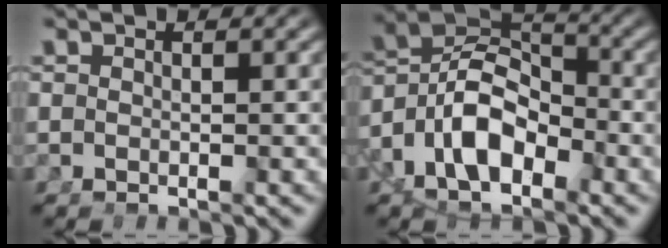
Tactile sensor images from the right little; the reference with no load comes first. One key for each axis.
{"total": 12.9, "fx": -1.5, "fy": 10.3, "fz": 7.6, "tx": -0.154, "ty": -0.024, "tz": -0.030}